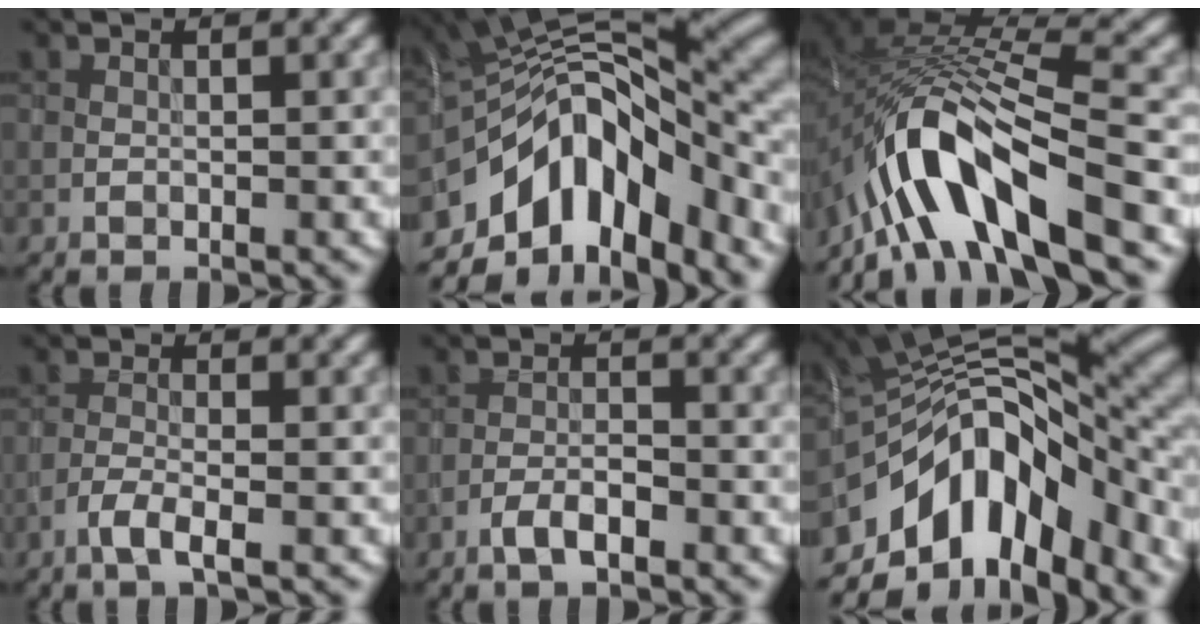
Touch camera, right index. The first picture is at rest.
{"total": 12.2, "force": [-5.0, 6.1, 9.3], "torque": [-0.131, 0.015, -0.093]}
{"total": 11.3, "force": [-6.9, 3.1, 8.4], "torque": [-0.145, 0.012, -0.126]}
{"total": 2.2, "force": [-1.3, 0.3, 1.7], "torque": [-0.036, 0.002, -0.034]}
{"total": 2.2, "force": [-1.5, 0.5, 1.5], "torque": [-0.028, 0.006, -0.031]}
{"total": 12.5, "force": [-5.0, 6.3, 9.6], "torque": [-0.142, 0.015, -0.093]}